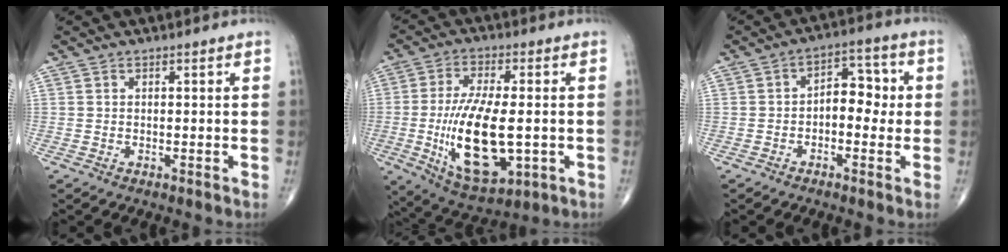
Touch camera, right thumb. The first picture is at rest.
{"total": 17.5, "force": [-2.3, 7.7, 15.5], "torque": [-0.280, -0.008, -0.025]}
{"total": 7.0, "force": [-0.4, 4.4, 5.4], "torque": [-0.040, 0.028, -0.018]}